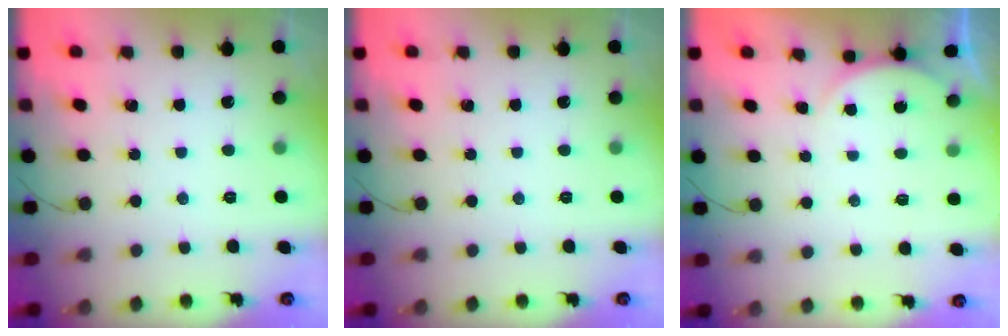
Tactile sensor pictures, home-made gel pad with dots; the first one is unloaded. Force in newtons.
{"total": 0.0}
{"total": 2.3, "press": 2.3, "slide": 0.5}